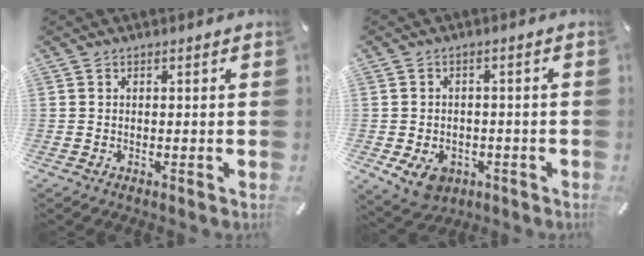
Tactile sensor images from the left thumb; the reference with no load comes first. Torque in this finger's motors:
{"motor_torque": [0.28, 1.58, 0.59, 0.23, 0.07]}